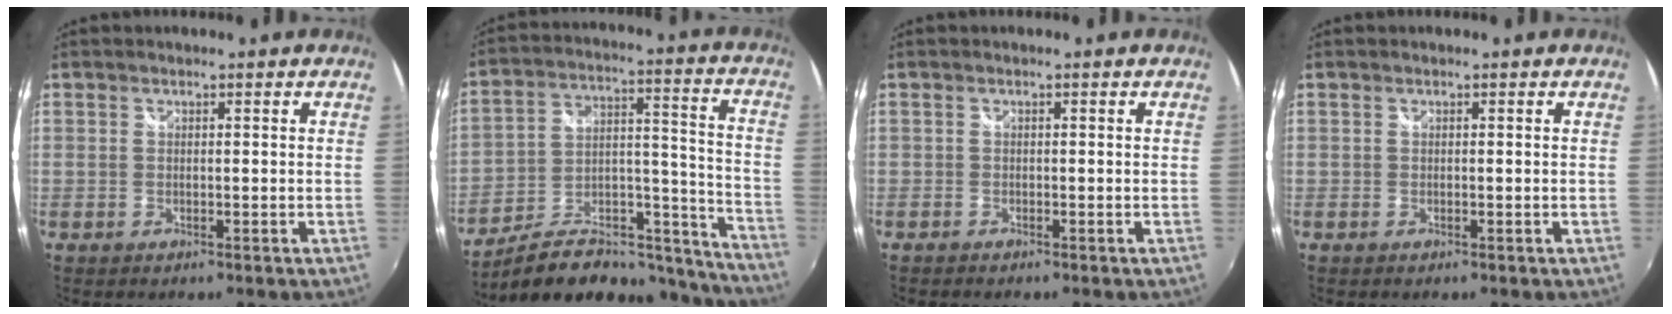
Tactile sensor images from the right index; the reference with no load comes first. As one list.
[{"total": 21.9, "force": [-18.3, 6.9, 9.8], "torque": [-0.122, 0.039, -0.254]}, {"total": 1.8, "force": [-0.3, -1.6, -0.6], "torque": [0.014, -0.011, -0.006]}, {"total": 0.0}]